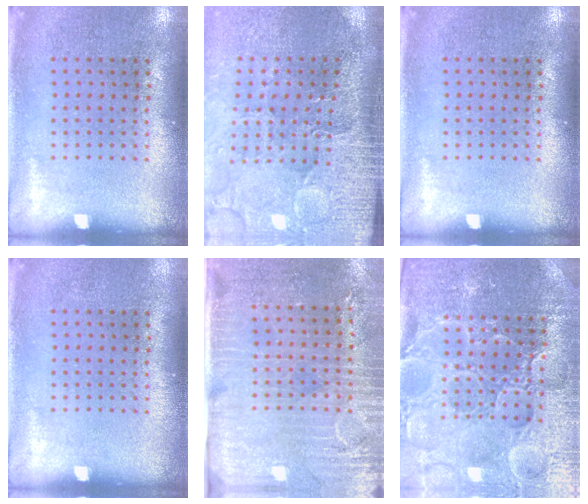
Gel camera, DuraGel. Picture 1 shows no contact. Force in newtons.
{"total": 3.5, "press": 3.4, "slide": 1.1}
{"total": 0.0}
{"total": 0.0}
{"total": 3.2, "press": 2.8, "slide": 1.6}
{"total": 5.2, "press": 4.9, "slide": 1.8}